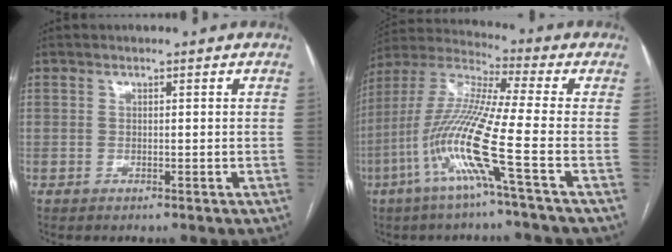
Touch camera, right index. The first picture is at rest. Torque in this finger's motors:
{"motor_torque": [1.48, -0.66, 1.05, 0.21]}